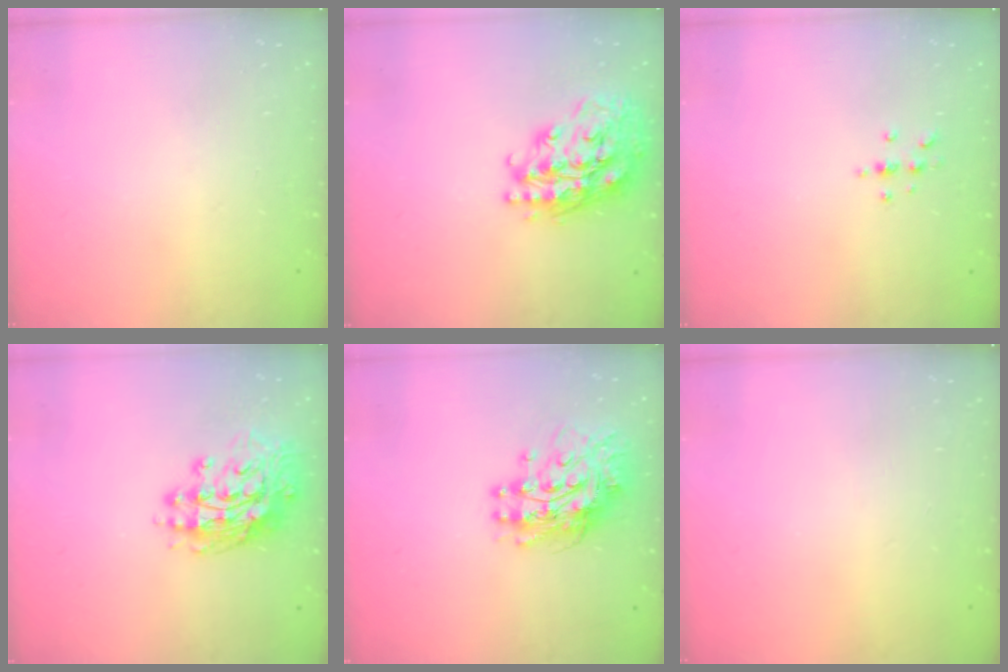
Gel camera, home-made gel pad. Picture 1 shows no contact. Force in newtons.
{"total": 22.6, "press": 22.6, "slide": 1.8}
{"total": 2.7, "press": 2.7, "slide": 0.3}
{"total": 13.6, "press": 13.6, "slide": 1.5}
{"total": 11.1, "press": 11.1, "slide": 1.0}
{"total": 0.0}